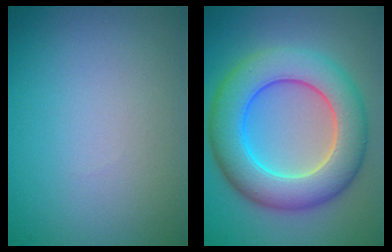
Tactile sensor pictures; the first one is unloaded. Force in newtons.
{"total": 9.3, "press": 9.3, "slide": 0.3}